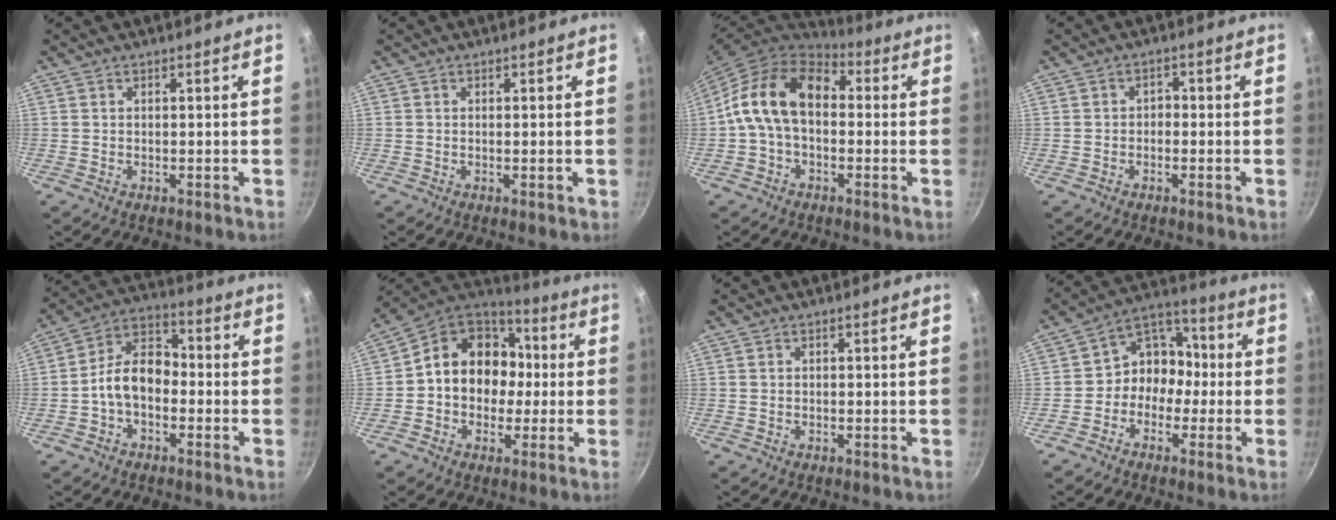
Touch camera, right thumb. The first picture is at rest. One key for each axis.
{"total": 0.8, "fx": -0.1, "fy": 0.0, "fz": 0.8, "tx": -0.013, "ty": -0.002, "tz": -0.002}
{"total": 14.3, "fx": 0.5, "fy": 9.7, "fz": 10.5, "tx": -0.167, "ty": 0.038, "tz": -0.012}
{"total": 1.8, "fx": -0.7, "fy": 1.4, "fz": 0.9, "tx": -0.006, "ty": 0.012, "tz": -0.016}
{"total": 9.8, "fx": -2.3, "fy": 6.5, "fz": 6.9, "tx": -0.093, "ty": 0.045, "tz": -0.058}
{"total": 16.0, "fx": 0.3, "fy": 13.4, "fz": 8.7, "tx": -0.095, "ty": 0.046, "tz": -0.010}
{"total": 0.0}
{"total": 9.5, "fx": -1.7, "fy": 8.0, "fz": 4.8, "tx": -0.024, "ty": 0.048, "tz": -0.051}